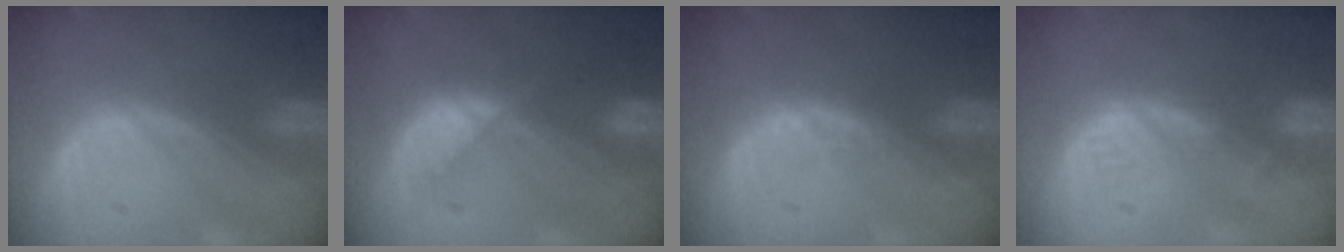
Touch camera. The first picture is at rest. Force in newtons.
{"total": 5.1, "press": 5.1, "slide": 0.8}
{"total": 1.1, "press": 0.8, "slide": 0.7}
{"total": 2.8, "press": 2.2, "slide": 1.7}